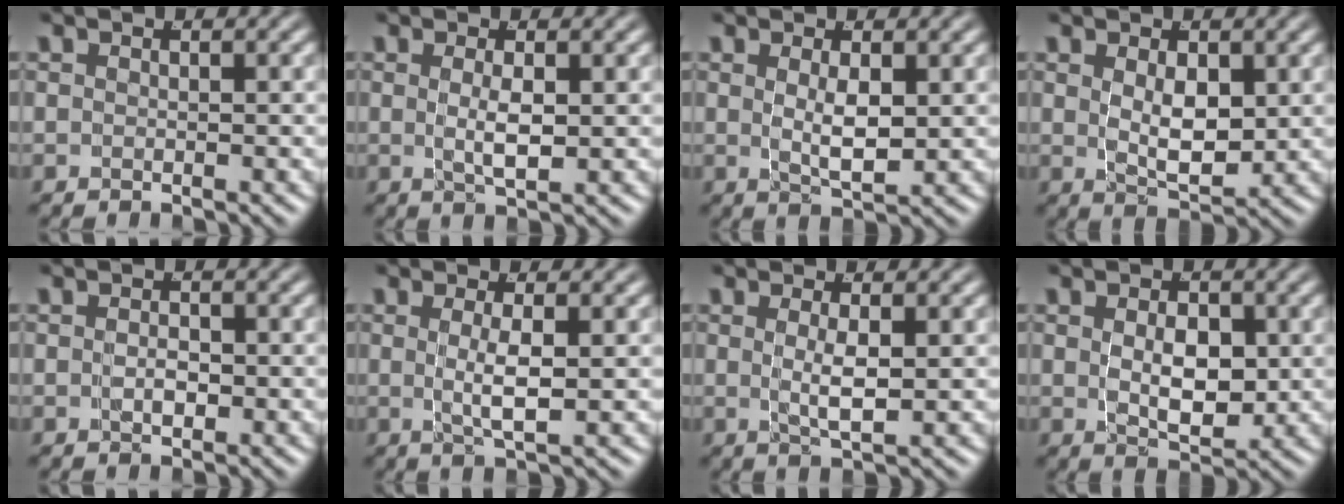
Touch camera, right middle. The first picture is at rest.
{"total": 2.2, "force": [0.0, 0.1, 2.2], "torque": [-0.045, -0.014, 0.009]}
{"total": 2.8, "force": [0.3, 0.4, 2.8], "torque": [-0.049, -0.016, 0.018]}
{"total": 3.6, "force": [0.4, 1.4, 3.2], "torque": [-0.054, -0.025, 0.020]}
{"total": 1.0, "force": [-0.4, 0.4, 0.9], "torque": [-0.021, -0.009, -0.002]}
{"total": 2.9, "force": [0.0, 0.1, 2.9], "torque": [-0.059, -0.015, 0.009]}
{"total": 2.6, "force": [0.1, 0.1, 2.5], "torque": [-0.052, -0.016, 0.013]}
{"total": 3.7, "force": [0.2, 1.7, 3.3], "torque": [-0.057, -0.026, 0.017]}